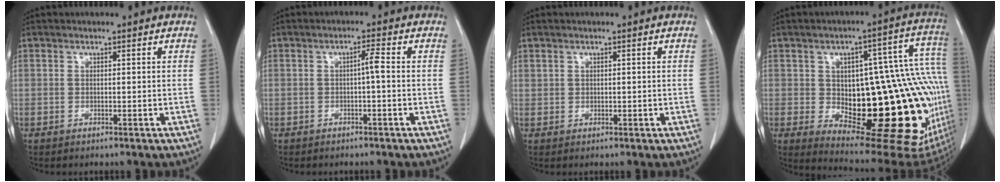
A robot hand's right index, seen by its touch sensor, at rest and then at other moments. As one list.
[{"total": 1.9, "force": [-0.3, 0.0, 1.8], "torque": [-0.032, 0.003, -0.005]}, {"total": 0.7, "force": [0.4, 0.5, 0.1], "torque": [0.002, 0.003, 0.009]}, {"total": 29.8, "force": [-4.1, 9.6, 27.9], "torque": [-0.281, 0.031, -0.030]}]